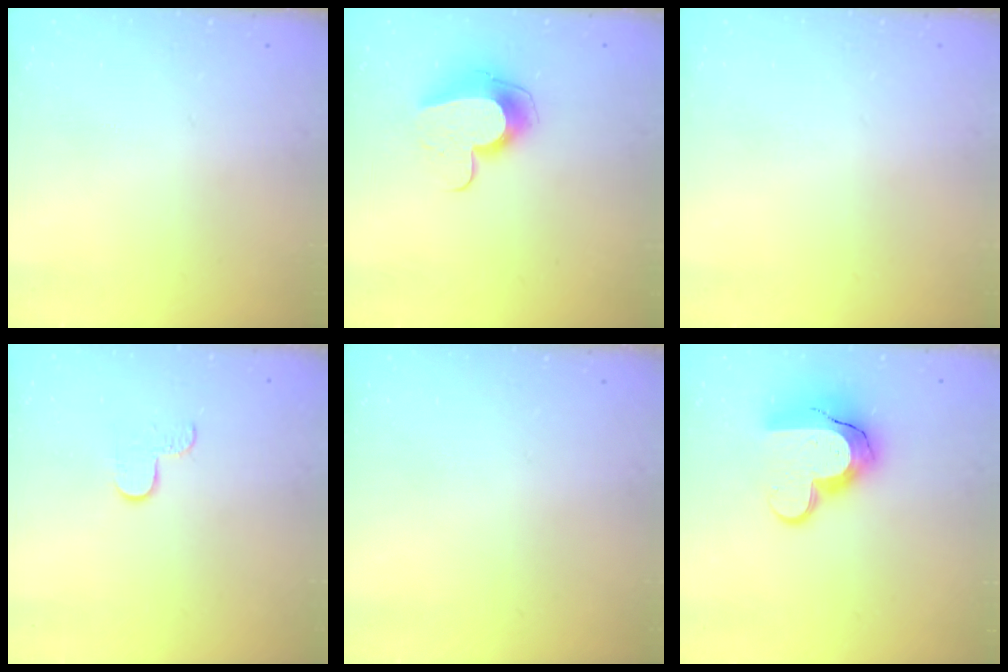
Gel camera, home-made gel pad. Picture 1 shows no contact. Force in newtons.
{"total": 10.7, "press": 10.6, "slide": 0.7}
{"total": 0.0}
{"total": 2.9, "press": 2.9, "slide": 0.3}
{"total": 0.0}
{"total": 14.2, "press": 14.1, "slide": 1.0}